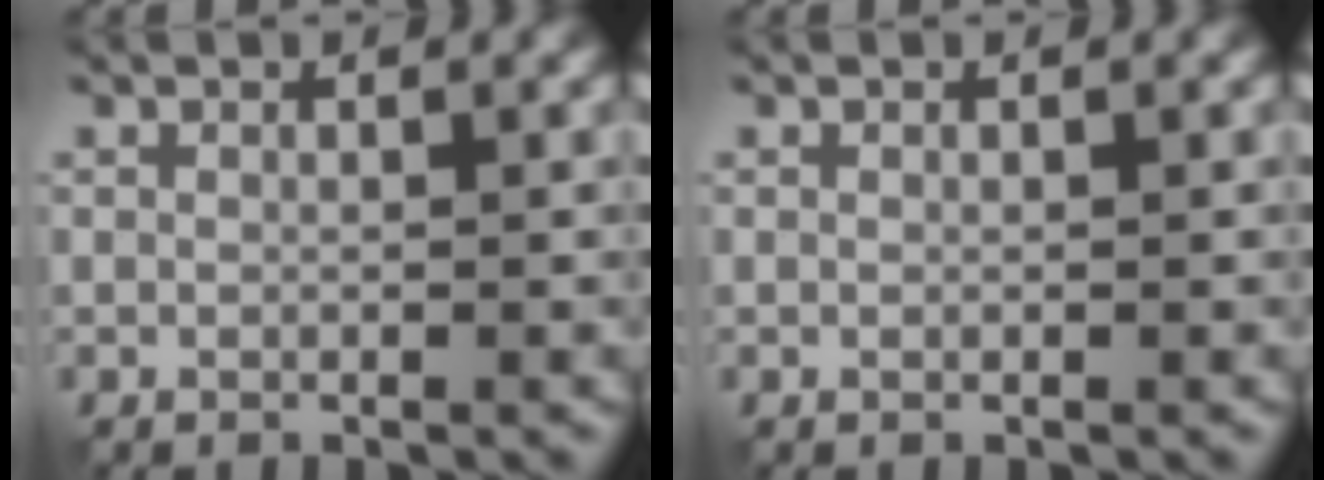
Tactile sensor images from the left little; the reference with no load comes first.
{"total": 0.0}